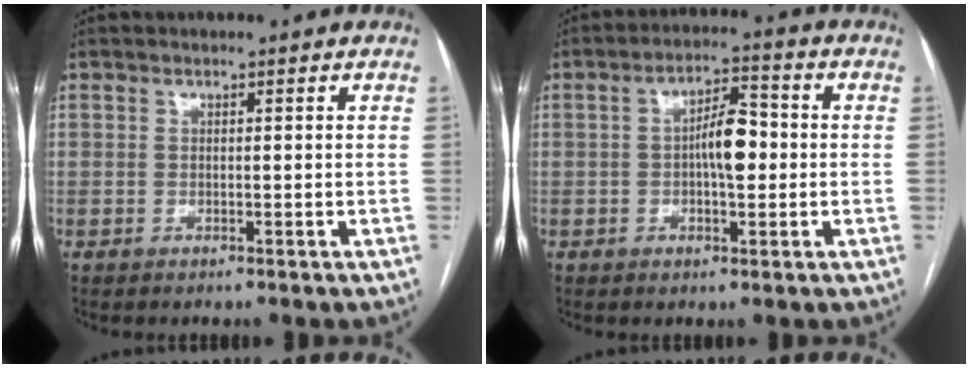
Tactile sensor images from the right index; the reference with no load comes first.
{"total": 6.4, "force": [-0.4, 1.9, 6.1], "torque": [-0.107, 0.016, -0.008]}